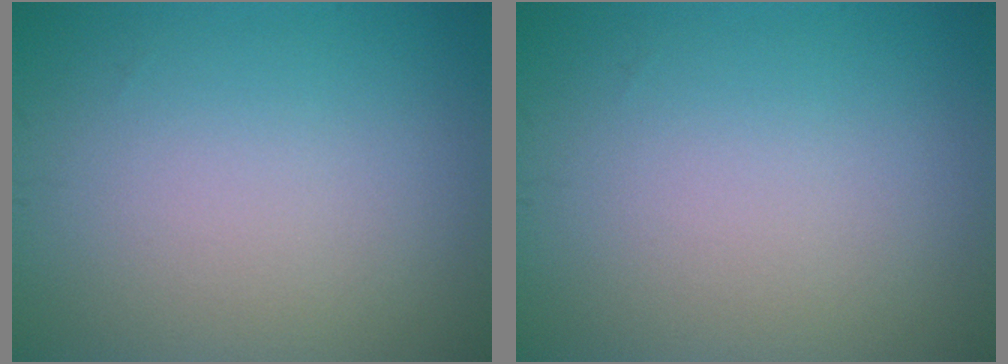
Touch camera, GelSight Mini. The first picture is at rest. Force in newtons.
{"total": 0.0}